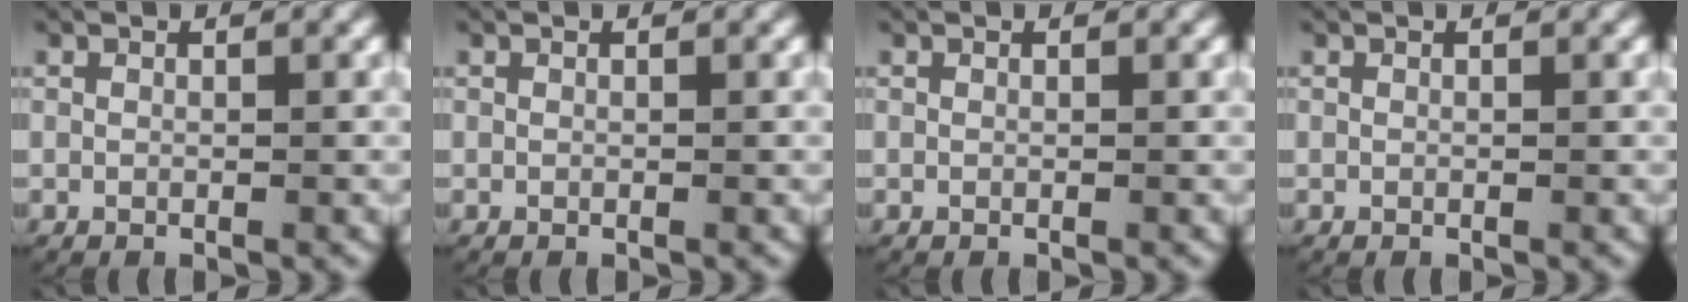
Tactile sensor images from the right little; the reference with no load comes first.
{"total": 0.0}
{"total": 0.0}
{"total": 0.0}